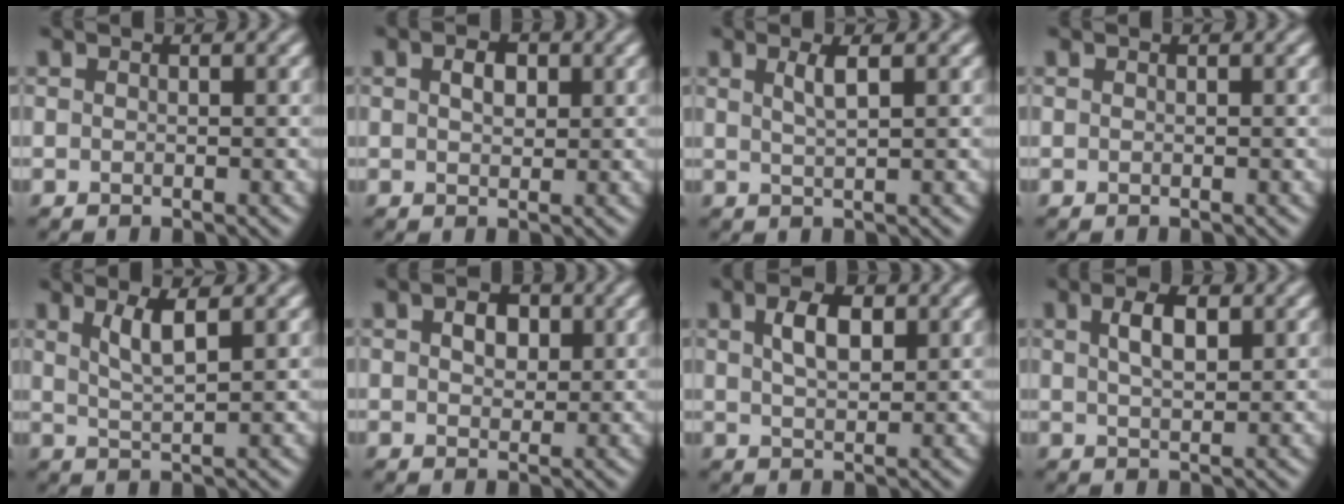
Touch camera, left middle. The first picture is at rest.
{"total": 1.9, "force": [0.6, 1.2, 1.4], "torque": [-0.024, 0.002, 0.009]}
{"total": 2.0, "force": [0.8, 0.5, 1.7], "torque": [-0.027, 0.003, 0.012]}
{"total": 0.0}
{"total": 2.7, "force": [1.3, 0.6, 2.3], "torque": [-0.043, -0.003, 0.027]}
{"total": 2.5, "force": [0.8, 1.7, 1.6], "torque": [-0.027, 0.002, 0.011]}
{"total": 3.2, "force": [1.2, 1.6, 2.5], "torque": [-0.049, 0.006, 0.025]}
{"total": 3.0, "force": [1.2, 1.2, 2.4], "torque": [-0.046, 0.006, 0.023]}